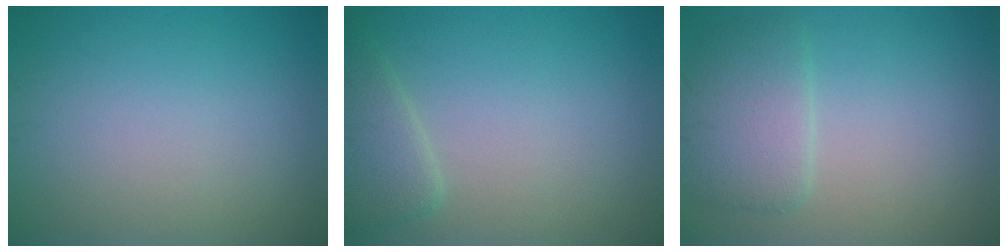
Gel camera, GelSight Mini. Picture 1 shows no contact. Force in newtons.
{"total": 2.6, "press": 2.6, "slide": 0.3}
{"total": 3.7, "press": 3.7, "slide": 0.1}